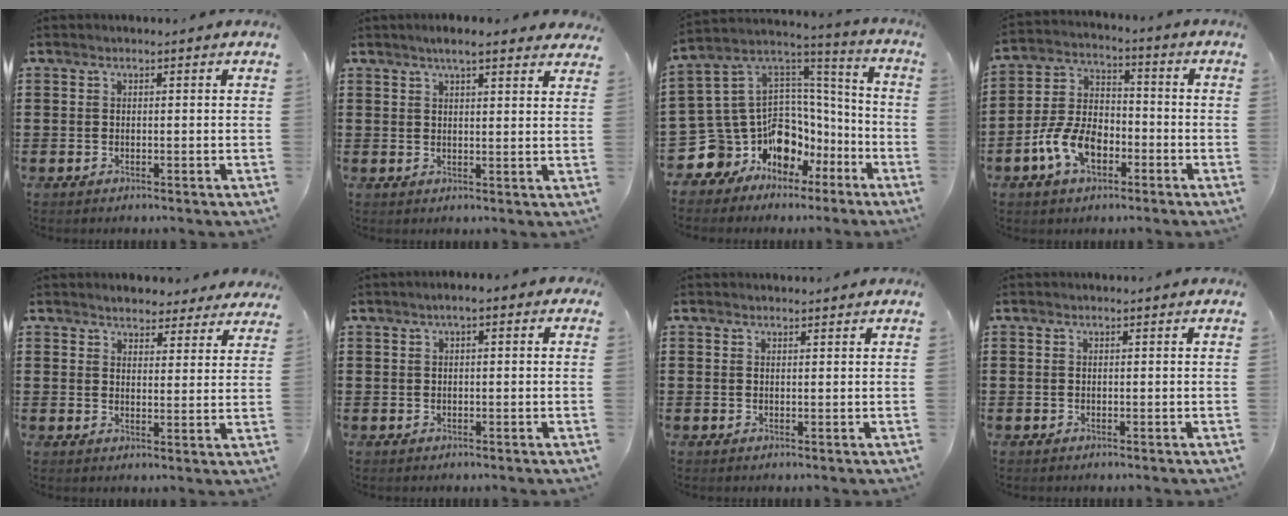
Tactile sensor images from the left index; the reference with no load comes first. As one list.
[{"total": 4.0, "force": [3.2, 0.5, 2.2], "torque": [-0.051, 0.000, 0.058]}, {"total": 12.0, "force": [-6.8, 9.3, 3.1], "torque": [-0.113, -0.022, -0.109]}, {"total": 9.0, "force": [-4.1, 5.2, 6.1], "torque": [-0.150, 0.006, -0.081]}, {"total": 3.4, "force": [3.3, 0.7, 0.0], "torque": [-0.013, -0.010, 0.064]}, {"total": 1.6, "force": [-0.3, 0.5, 1.5], "torque": [-0.028, 0.001, -0.008]}, {"total": 0.7, "force": [0.7, 0.2, 0.0], "torque": [0.000, 0.002, 0.014]}, {"total": 0.0}]